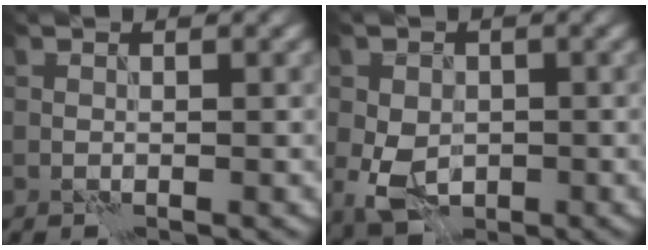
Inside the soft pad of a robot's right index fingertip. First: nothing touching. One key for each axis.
{"total": 5.1, "fx": -0.8, "fy": 3.8, "fz": 3.3, "tx": -0.070, "ty": -0.008, "tz": -0.018}